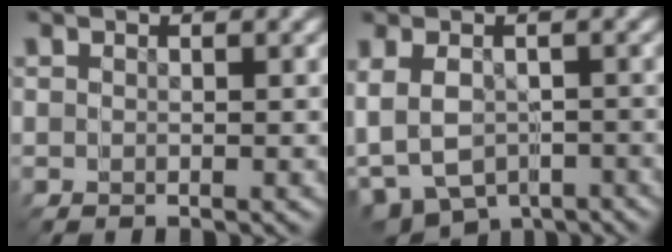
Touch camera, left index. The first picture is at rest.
{"total": 4.7, "force": [-1.2, 3.8, 2.5], "torque": [-0.052, -0.014, -0.016]}